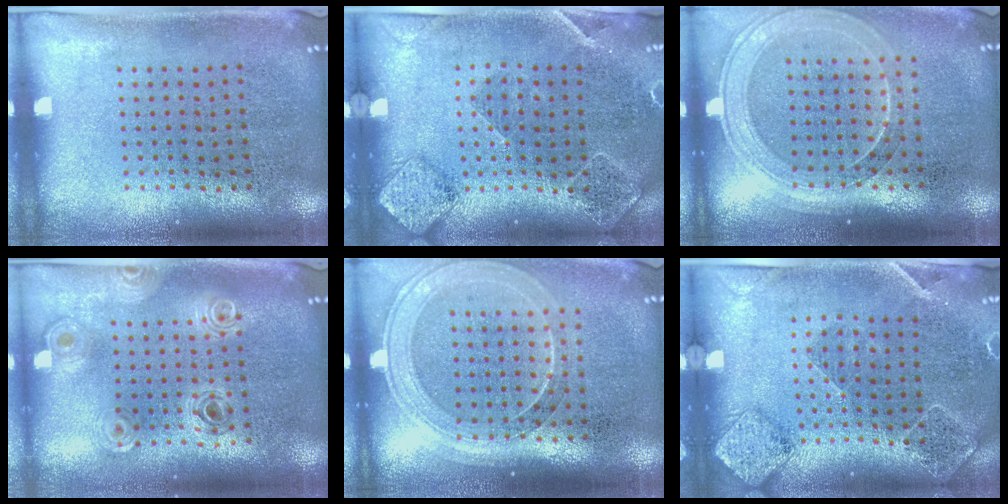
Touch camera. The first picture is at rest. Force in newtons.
{"total": 1.6, "press": 1.6, "slide": 0.3}
{"total": 1.7, "press": 1.5, "slide": 0.6}
{"total": 0.8, "press": 0.8, "slide": 0.2}
{"total": 1.7, "press": 1.5, "slide": 0.6}
{"total": 1.6, "press": 1.6, "slide": 0.3}